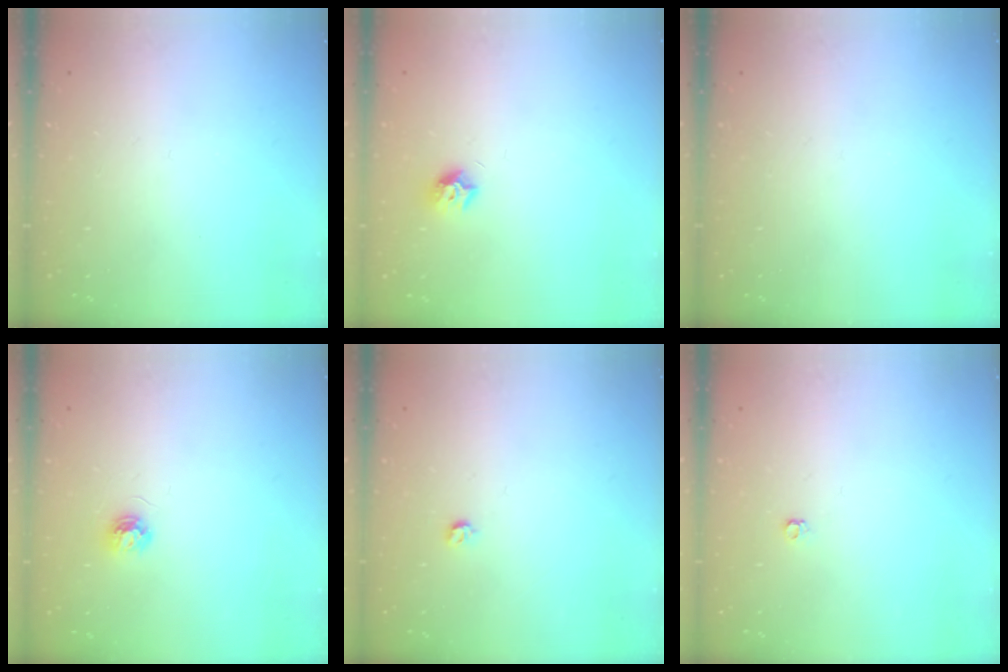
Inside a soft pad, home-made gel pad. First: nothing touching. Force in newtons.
{"total": 7.6, "press": 7.6, "slide": 0.7}
{"total": 0.0}
{"total": 3.8, "press": 3.8, "slide": 0.4}
{"total": 3.3, "press": 3.3, "slide": 0.7}
{"total": 3.6, "press": 3.5, "slide": 0.6}